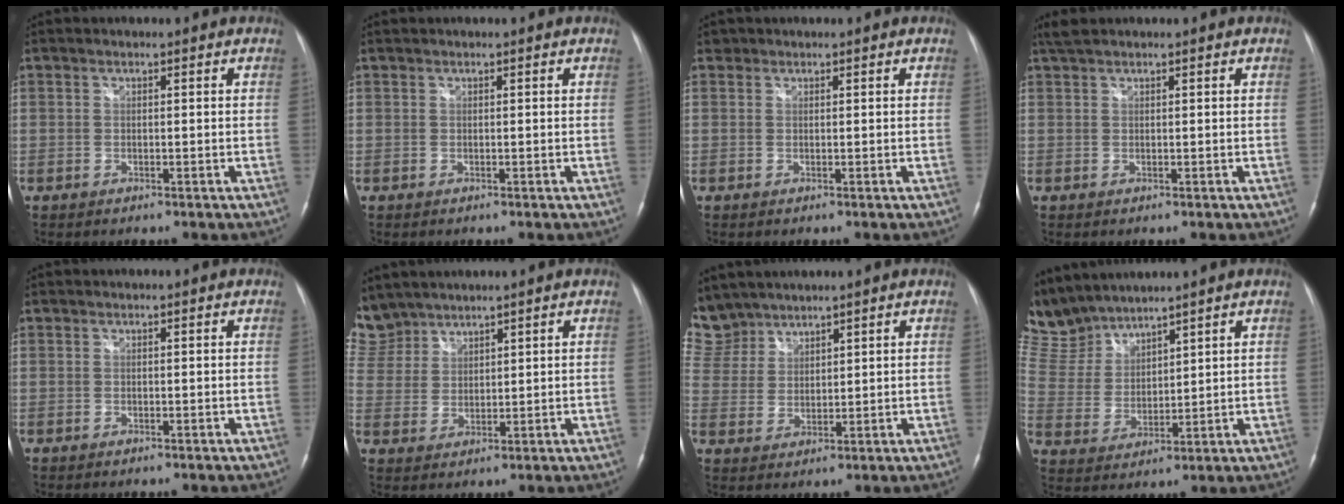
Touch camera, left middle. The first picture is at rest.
{"total": 0.0}
{"total": 0.6, "force": [0.4, 0.4, 0.0], "torque": [0.000, 0.006, 0.007]}
{"total": 1.8, "force": [1.6, 0.2, 0.9], "torque": [-0.022, 0.017, 0.034]}
{"total": 0.0}
{"total": 8.6, "force": [7.5, 4.1, 0.7], "torque": [-0.036, 0.013, 0.167]}
{"total": 9.2, "force": [8.1, 4.4, 0.7], "torque": [-0.039, 0.015, 0.178]}
{"total": 9.2, "force": [9.1, 1.6, 1.0], "torque": [-0.045, 0.015, 0.202]}